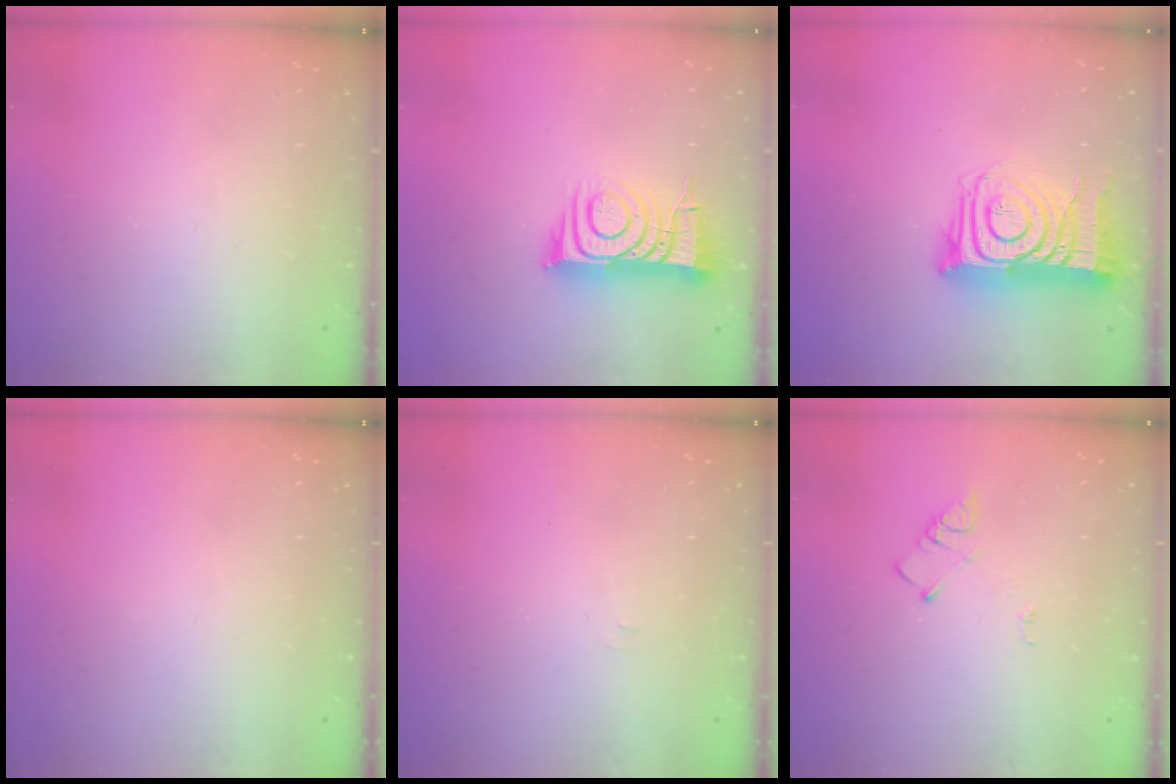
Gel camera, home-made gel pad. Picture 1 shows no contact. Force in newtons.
{"total": 10.5, "press": 10.4, "slide": 1.3}
{"total": 15.0, "press": 14.9, "slide": 1.1}
{"total": 0.0}
{"total": 3.3, "press": 3.3, "slide": 0.5}
{"total": 4.2, "press": 4.2, "slide": 0.5}